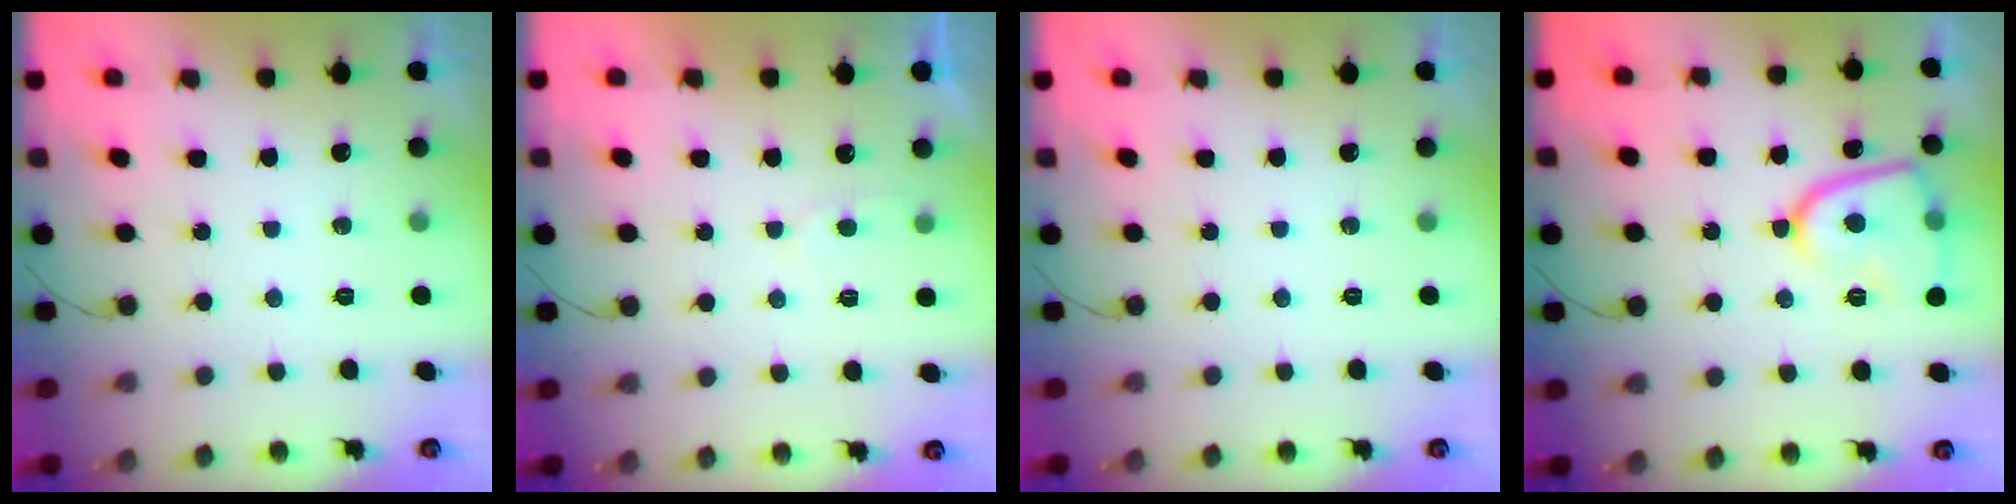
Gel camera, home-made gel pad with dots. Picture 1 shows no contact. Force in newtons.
{"total": 2.5, "press": 2.5, "slide": 0.3}
{"total": 0.0}
{"total": 12.4, "press": 12.3, "slide": 1.2}